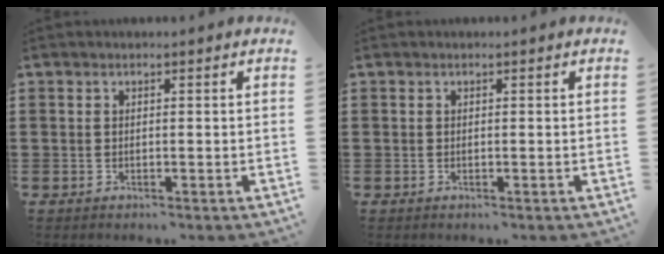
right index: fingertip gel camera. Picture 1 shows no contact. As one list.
[{"total": 0.0}]